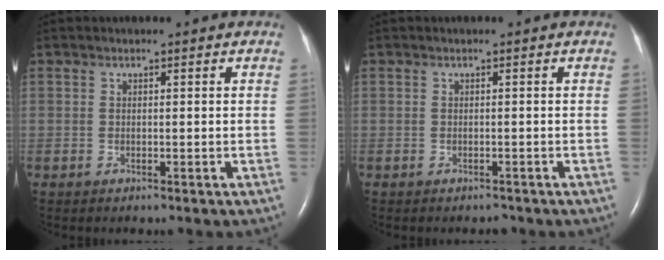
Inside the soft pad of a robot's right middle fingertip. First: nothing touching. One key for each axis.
{"total": 0.8, "fx": -0.7, "fy": 0.3, "fz": 0.1, "tx": -0.004, "ty": -0.001, "tz": -0.009}